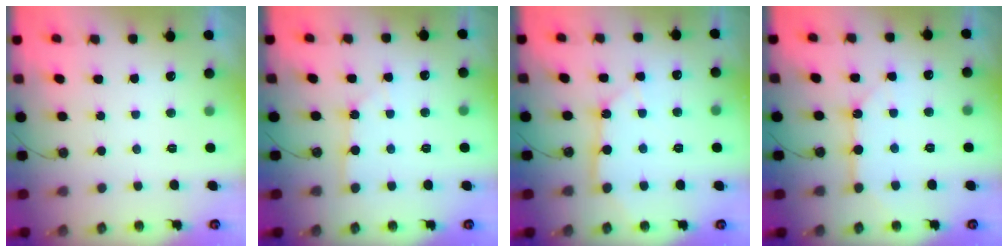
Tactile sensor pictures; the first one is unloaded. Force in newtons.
{"total": 1.9, "press": 1.9, "slide": 0.1}
{"total": 10.4, "press": 10.3, "slide": 1.4}
{"total": 9.6, "press": 9.5, "slide": 0.9}